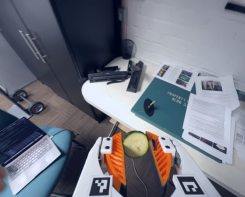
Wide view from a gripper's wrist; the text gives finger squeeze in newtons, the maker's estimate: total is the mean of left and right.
{"total": 10.7, "left": 10.5, "right": 10.8}